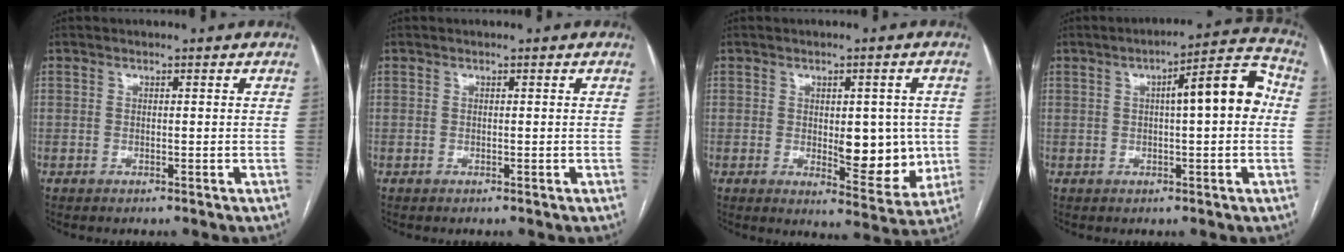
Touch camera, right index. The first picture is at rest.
{"total": 0.0}
{"total": 10.0, "force": [-0.5, 4.2, 9.0], "torque": [-0.108, -0.007, 0.008]}
{"total": 9.8, "force": [1.1, 1.9, 9.5], "torque": [-0.131, 0.034, 0.011]}